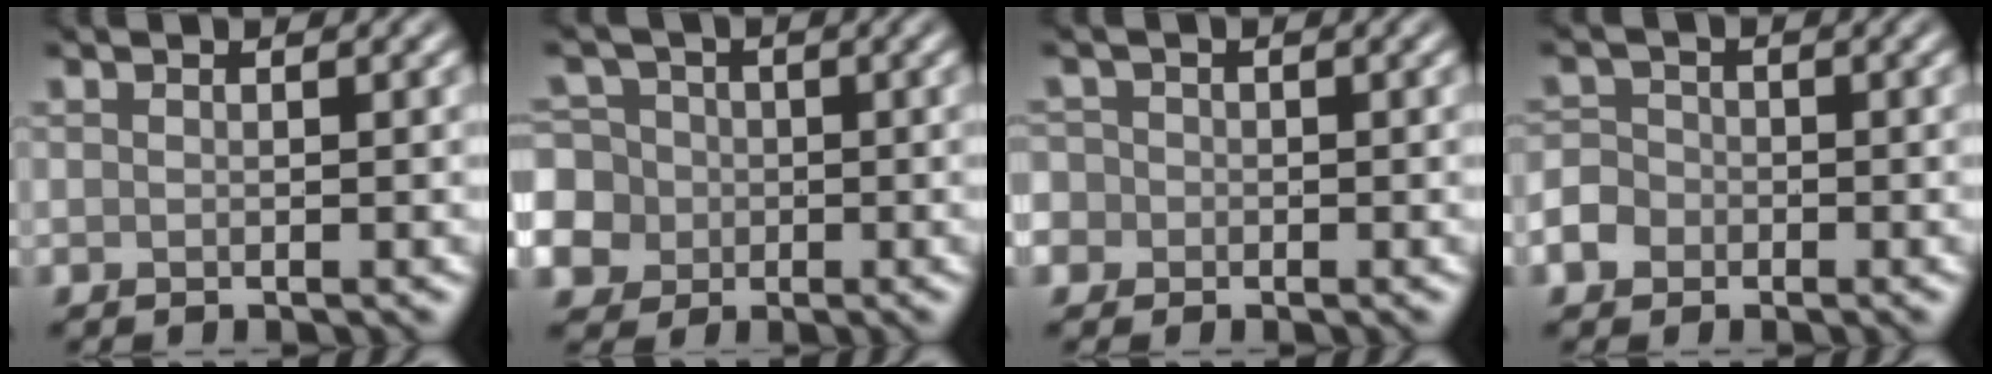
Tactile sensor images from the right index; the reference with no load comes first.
{"total": 11.5, "force": [-2.7, 10.6, 3.6], "torque": [-0.095, 0.004, -0.072]}
{"total": 4.0, "force": [-1.2, 3.6, 1.1], "torque": [-0.017, 0.012, -0.047]}
{"total": 3.2, "force": [-1.5, 2.6, 1.0], "torque": [-0.010, -0.001, -0.031]}